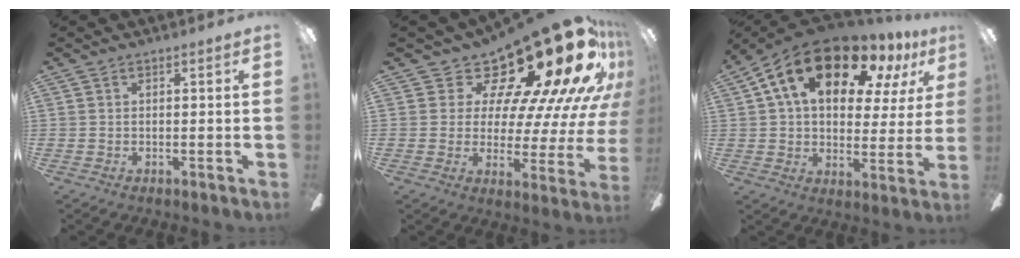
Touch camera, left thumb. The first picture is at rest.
{"total": 24.4, "force": [15.2, 9.9, 16.3], "torque": [-0.245, -0.121, 0.267]}
{"total": 19.8, "force": [11.6, 10.4, 12.2], "torque": [-0.212, -0.049, 0.198]}